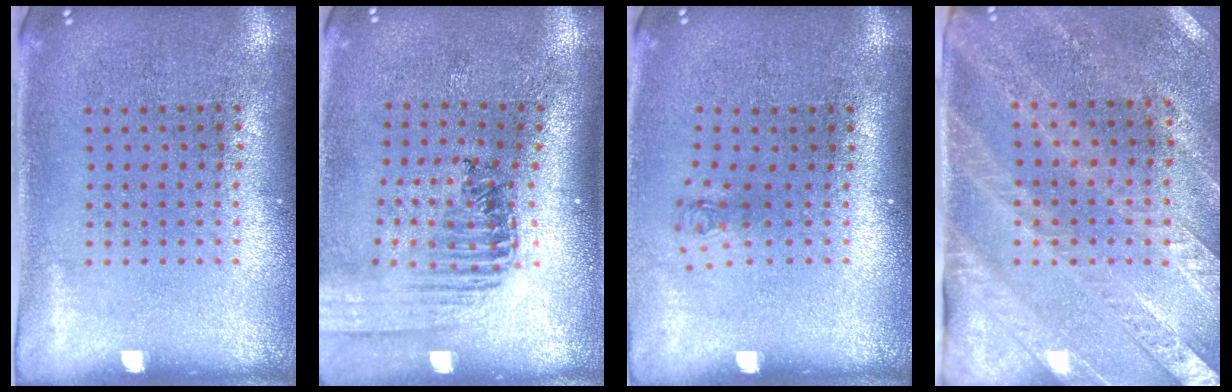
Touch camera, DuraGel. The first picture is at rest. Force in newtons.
{"total": 1.5, "press": 1.4, "slide": 0.3}
{"total": 0.7, "press": 0.3, "slide": 0.7}
{"total": 2.6, "press": 2.4, "slide": 1.2}